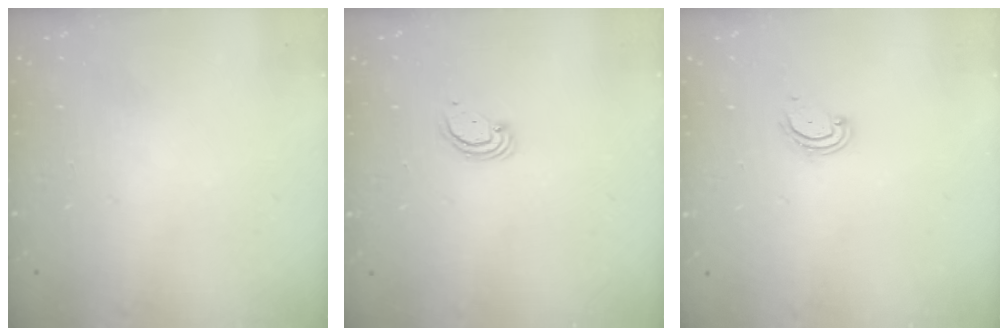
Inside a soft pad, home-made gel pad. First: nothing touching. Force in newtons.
{"total": 2.4, "press": 2.4, "slide": 0.2}
{"total": 3.3, "press": 3.3, "slide": 0.3}